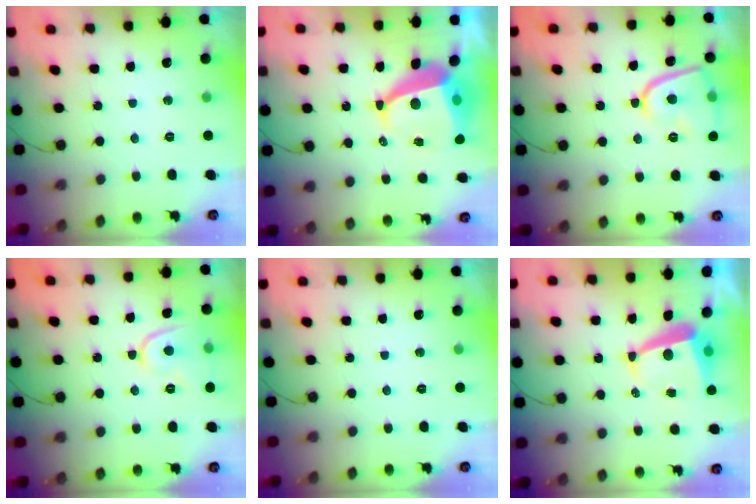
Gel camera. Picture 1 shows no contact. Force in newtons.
{"total": 8.4, "press": 8.3, "slide": 1.0}
{"total": 12.3, "press": 12.2, "slide": 1.3}
{"total": 9.3, "press": 9.3, "slide": 0.9}
{"total": 0.0}
{"total": 5.9, "press": 5.9, "slide": 0.3}